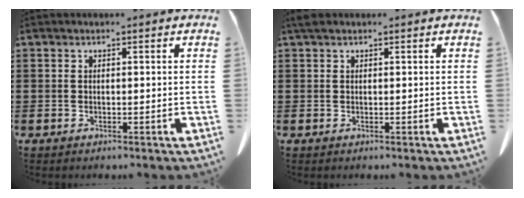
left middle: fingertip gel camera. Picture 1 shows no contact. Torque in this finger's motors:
{"motor_torque": [0.29, -0.22, 0.00, 0.03]}